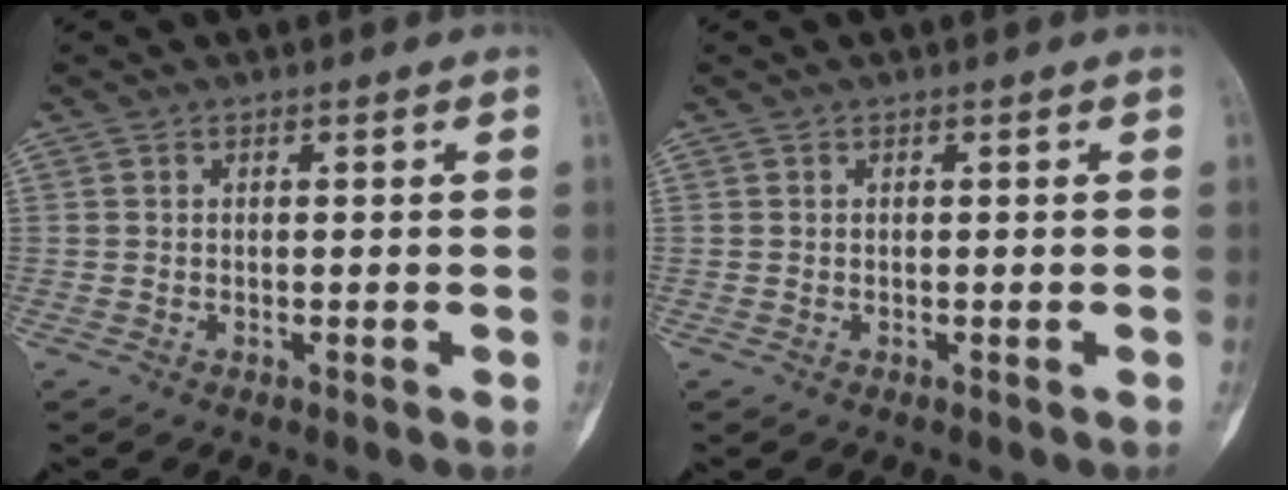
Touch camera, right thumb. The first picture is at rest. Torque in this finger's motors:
{"motor_torque": [0.03, -0.03, 0.01, 0.00, 0.00]}